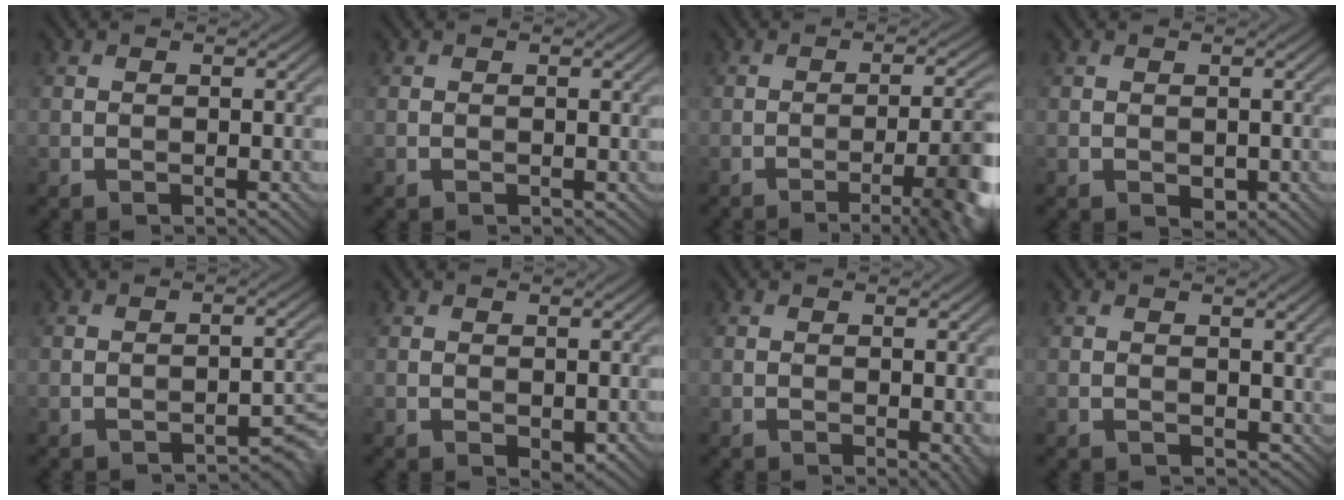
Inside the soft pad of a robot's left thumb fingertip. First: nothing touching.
{"total": 0.0}
{"total": 9.2, "force": [-3.7, 2.1, 8.1], "torque": [-0.101, 0.002, -0.049]}
{"total": 1.0, "force": [-0.1, 0.8, 0.7], "torque": [-0.017, -0.004, 0.002]}
{"total": 2.3, "force": [-1.9, 0.6, 1.1], "torque": [-0.016, 0.006, -0.024]}
{"total": 1.1, "force": [0.2, 0.7, 0.8], "torque": [-0.017, -0.005, 0.006]}
{"total": 1.7, "force": [0.0, 1.0, 1.4], "torque": [-0.019, -0.002, 0.002]}
{"total": 2.9, "force": [0.7, 2.2, 1.7], "torque": [-0.035, -0.006, 0.014]}